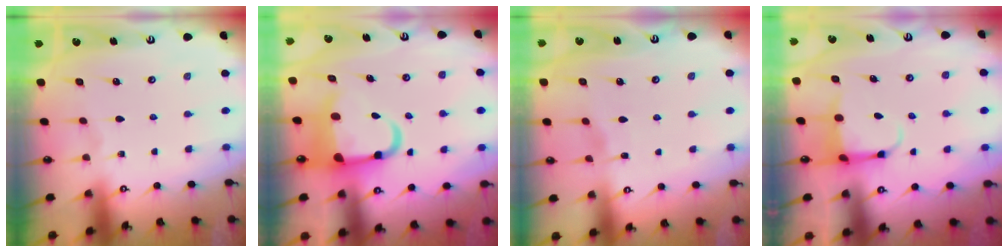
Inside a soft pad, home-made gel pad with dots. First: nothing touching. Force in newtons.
{"total": 9.0, "press": 8.7, "slide": 1.9}
{"total": 2.8, "press": 2.8, "slide": 0.4}
{"total": 3.8, "press": 3.7, "slide": 1.1}